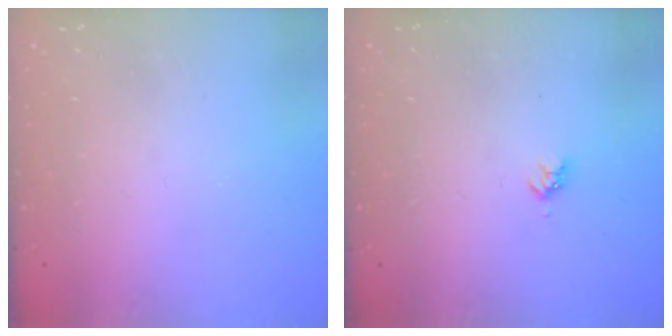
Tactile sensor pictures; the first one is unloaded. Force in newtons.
{"total": 3.0, "press": 3.0, "slide": 0.4}